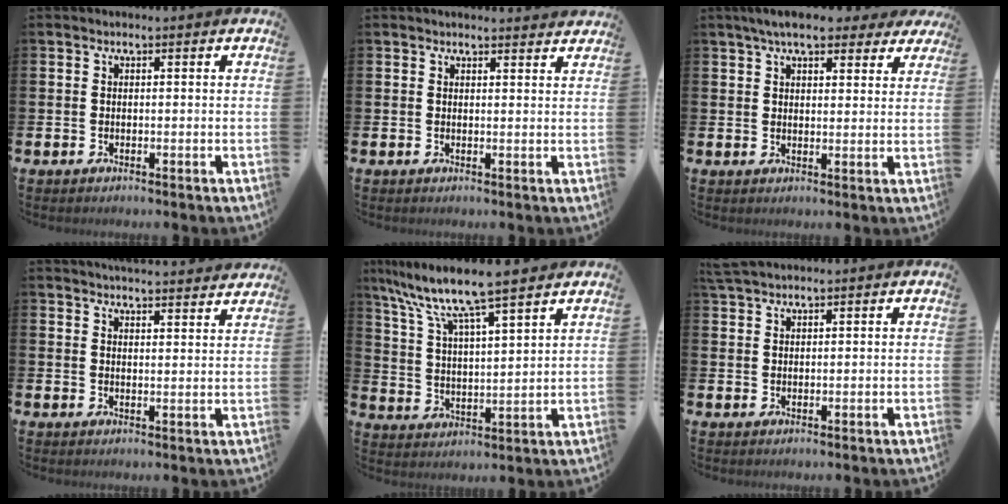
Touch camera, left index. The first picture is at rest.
{"total": 1.6, "force": [1.6, 0.1, -0.1], "torque": [0.008, -0.009, 0.028]}
{"total": 6.8, "force": [5.8, 2.0, 3.1], "torque": [-0.055, -0.013, 0.100]}
{"total": 4.2, "force": [4.2, -0.1, 0.1], "torque": [-0.009, -0.025, 0.076]}
{"total": 9.5, "force": [8.5, 0.8, 4.3], "torque": [-0.118, -0.045, 0.145]}
{"total": 2.5, "force": [2.3, 0.6, 0.7], "torque": [-0.015, -0.002, 0.043]}